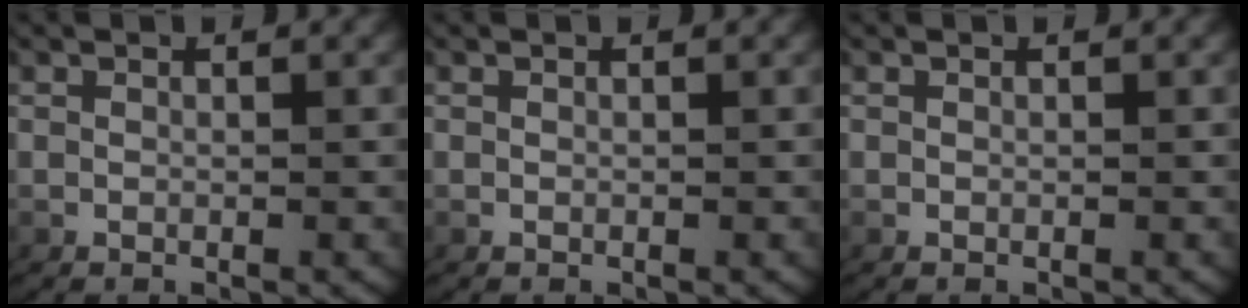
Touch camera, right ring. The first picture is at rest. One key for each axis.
{"total": 0.0}
{"total": 0.0}